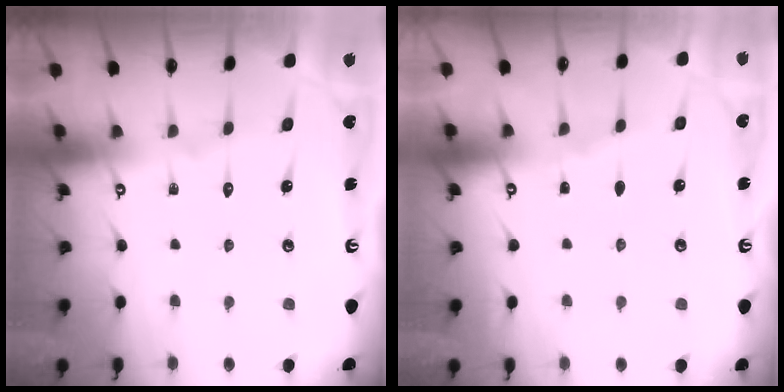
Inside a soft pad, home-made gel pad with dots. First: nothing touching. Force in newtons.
{"total": 2.1, "press": 2.1, "slide": 0.3}